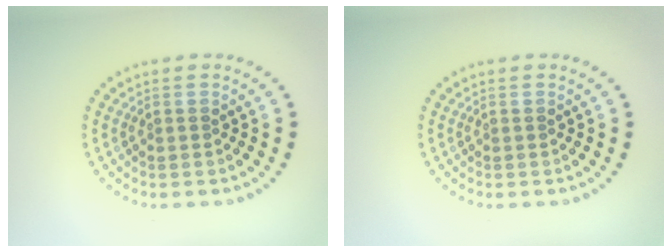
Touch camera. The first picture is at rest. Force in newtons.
{"total": 0.0}